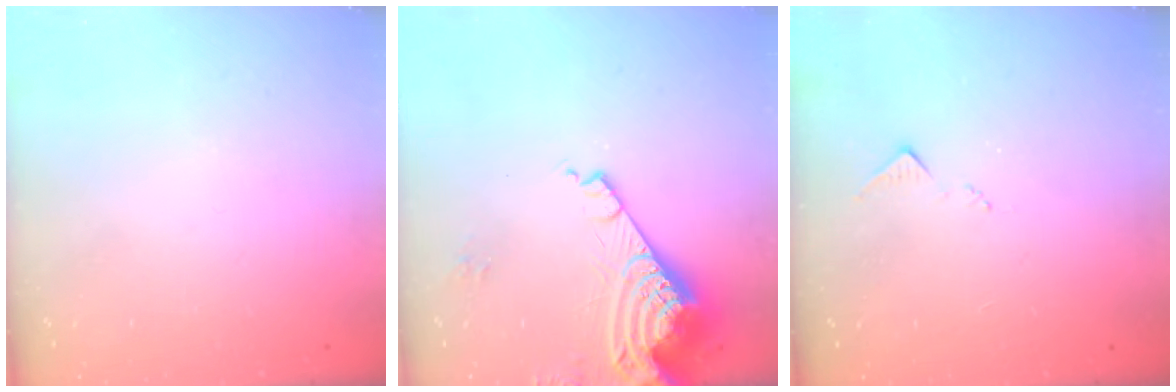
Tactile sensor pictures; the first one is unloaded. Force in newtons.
{"total": 10.5, "press": 10.5, "slide": 1.1}
{"total": 7.1, "press": 7.1, "slide": 0.8}